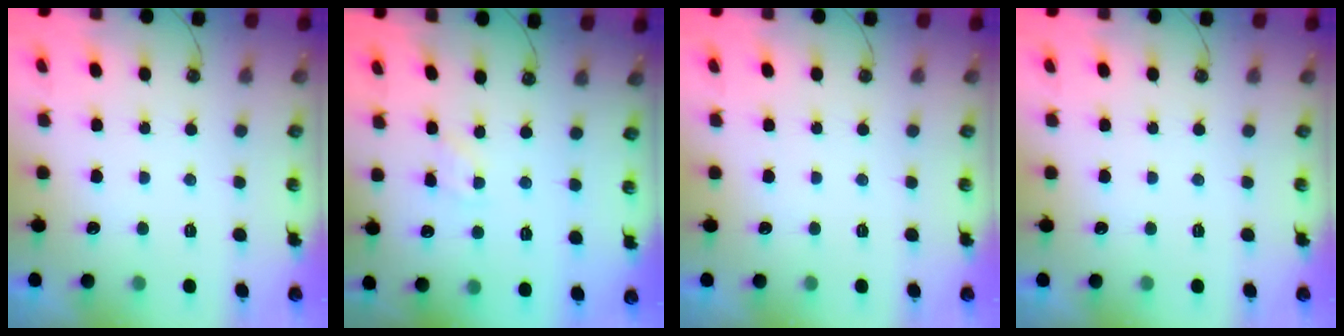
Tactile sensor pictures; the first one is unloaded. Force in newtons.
{"total": 2.0, "press": 2.0, "slide": 0.3}
{"total": 0.0}
{"total": 0.0}